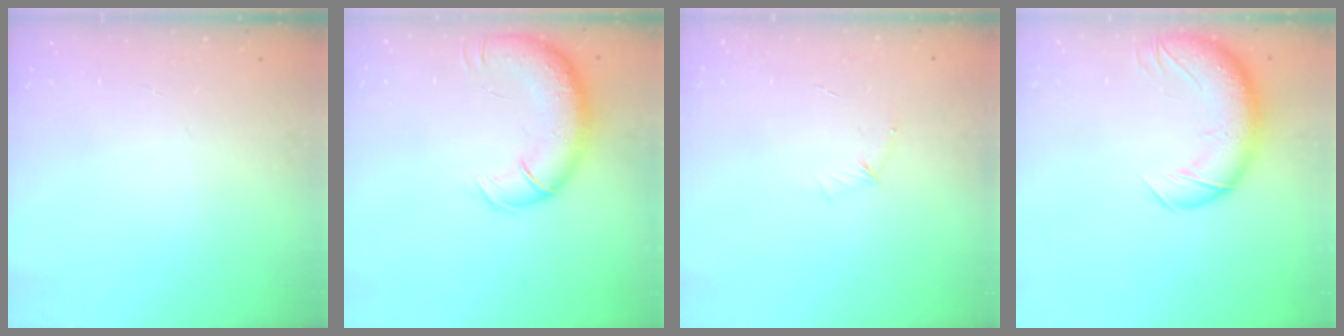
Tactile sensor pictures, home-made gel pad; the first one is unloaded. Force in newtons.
{"total": 13.8, "press": 13.3, "slide": 3.7}
{"total": 4.9, "press": 4.7, "slide": 1.2}
{"total": 13.3, "press": 12.8, "slide": 3.6}